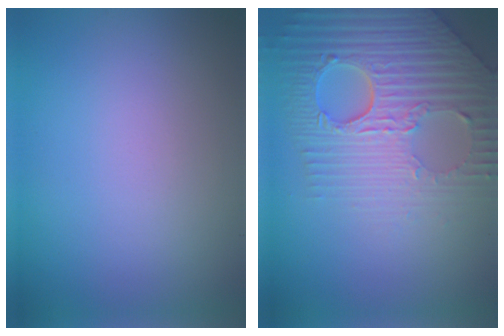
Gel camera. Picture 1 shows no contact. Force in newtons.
{"total": 8.3, "press": 6.2, "slide": 5.6}